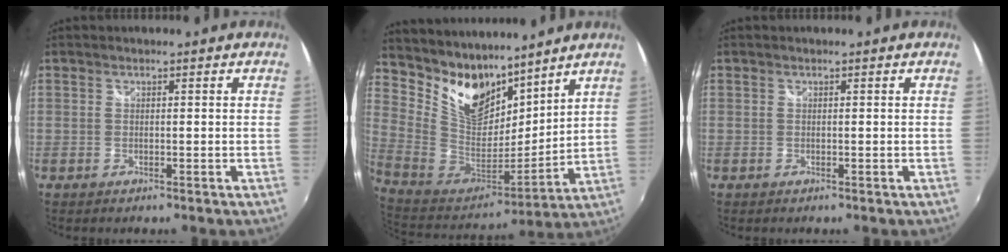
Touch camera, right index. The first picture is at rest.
{"total": 17.7, "force": [12.6, 9.6, 7.8], "torque": [-0.182, -0.002, 0.250]}
{"total": 0.0}